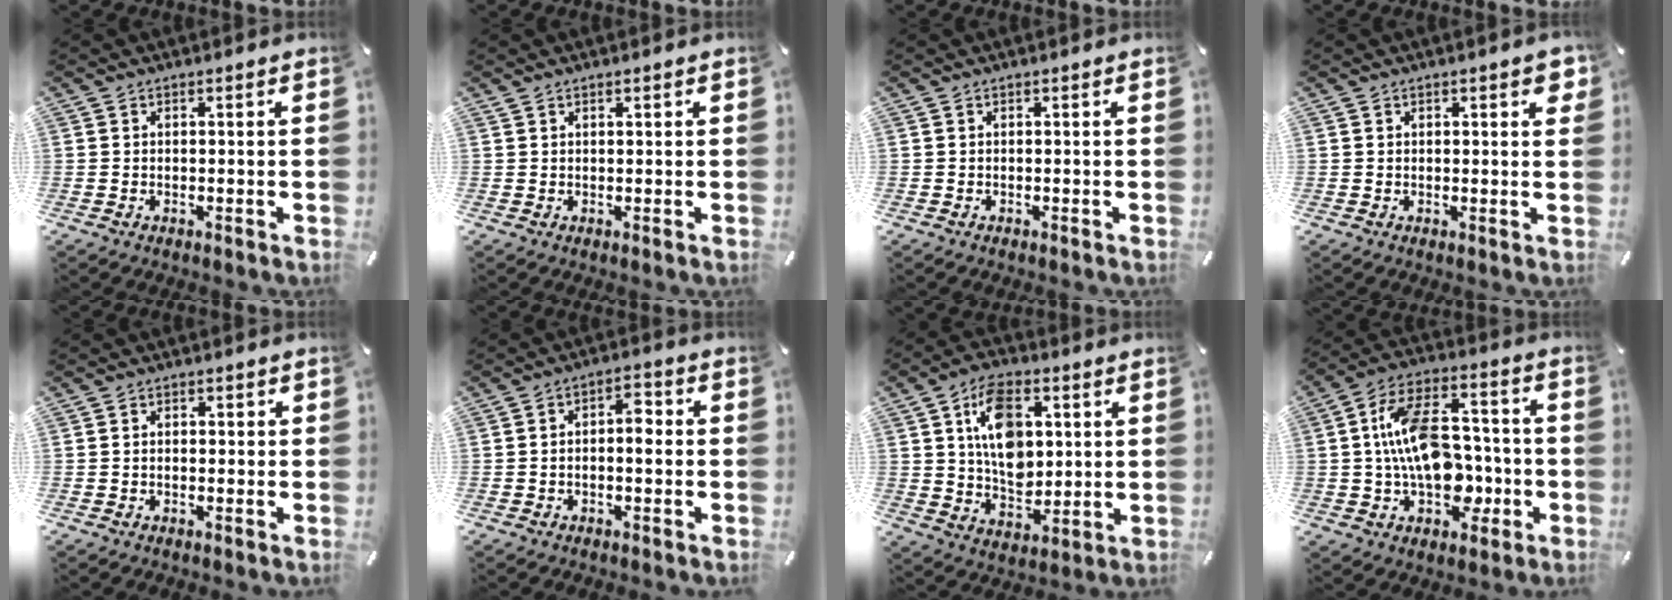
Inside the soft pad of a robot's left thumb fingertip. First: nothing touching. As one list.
[{"total": 0.9, "force": [0.5, 0.2, 0.6], "torque": [-0.012, 0.000, 0.009]}, {"total": 0.0}, {"total": 2.5, "force": [1.1, 1.2, 1.9], "torque": [-0.023, -0.001, 0.015]}, {"total": 1.7, "force": [-0.4, 1.2, 1.0], "torque": [-0.020, 0.006, -0.010]}, {"total": 4.7, "force": [-0.9, 2.7, 3.8], "torque": [-0.052, 0.010, -0.022]}, {"total": 13.7, "force": [3.4, 9.4, 9.3], "torque": [-0.146, 0.007, 0.062]}, {"total": 17.4, "force": [-1.3, 11.6, 13.0], "torque": [-0.243, 0.016, -0.024]}]